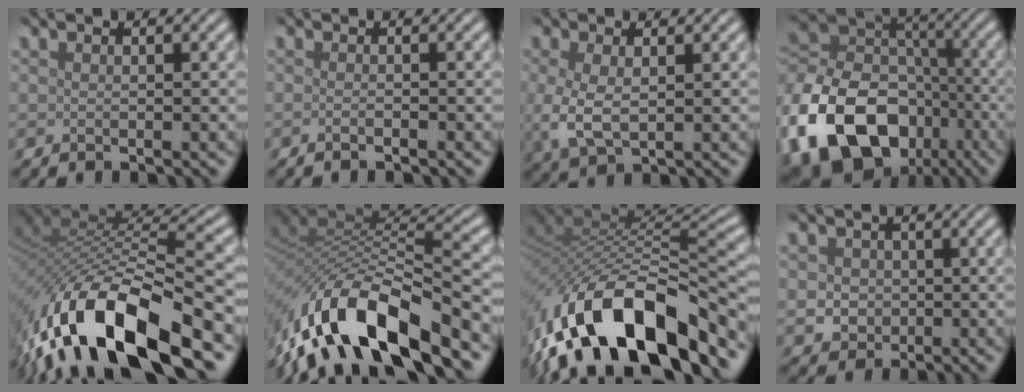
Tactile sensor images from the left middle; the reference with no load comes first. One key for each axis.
{"total": 0.9, "fx": -0.6, "fy": 0.2, "fz": 0.7, "tx": -0.009, "ty": -0.001, "tz": -0.013}
{"total": 3.6, "fx": -0.1, "fy": 2.0, "fz": 3.0, "tx": -0.079, "ty": -0.007, "tz": 0.001}
{"total": 16.9, "fx": -7.5, "fy": 12.1, "fz": 9.1, "tx": -0.223, "ty": -0.022, "tz": -0.142}
{"total": 15.2, "fx": -8.4, "fy": 5.6, "fz": 11.4, "tx": -0.224, "ty": 0.007, "tz": -0.150}
{"total": 13.6, "fx": -8.1, "fy": 5.3, "fz": 9.5, "tx": -0.184, "ty": 0.016, "tz": -0.146}
{"total": 15.0, "fx": -8.3, "fy": 6.4, "fz": 10.7, "tx": -0.200, "ty": 0.013, "tz": -0.144}
{"total": 2.7, "fx": -0.1, "fy": 2.6, "fz": 1.0, "tx": -0.004, "ty": 0.003, "tz": -0.010}